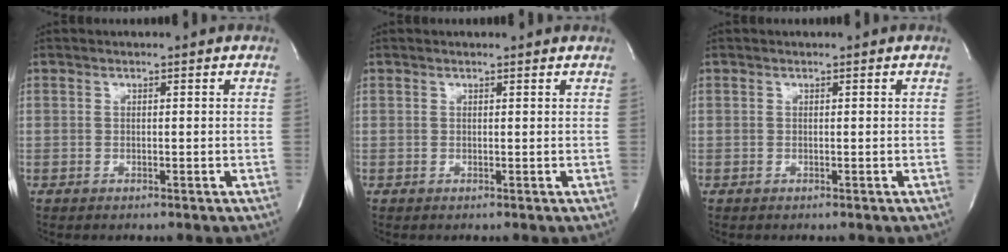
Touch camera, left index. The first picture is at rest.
{"total": 0.6, "force": [0.6, 0.0, 0.1], "torque": [-0.009, -0.001, 0.001]}
{"total": 0.0}